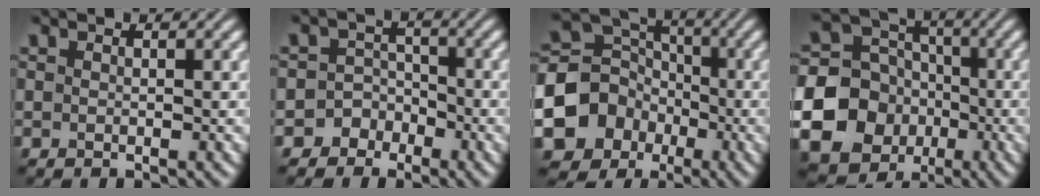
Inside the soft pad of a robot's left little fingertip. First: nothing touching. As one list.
[{"total": 3.9, "force": [-2.4, 3.1, 0.1], "torque": [0.049, 0.007, -0.056]}, {"total": 11.9, "force": [-4.2, 10.5, 3.7], "torque": [-0.084, -0.028, -0.092]}, {"total": 16.6, "force": [-4.7, 15.3, 4.4], "torque": [-0.132, -0.042, -0.103]}]